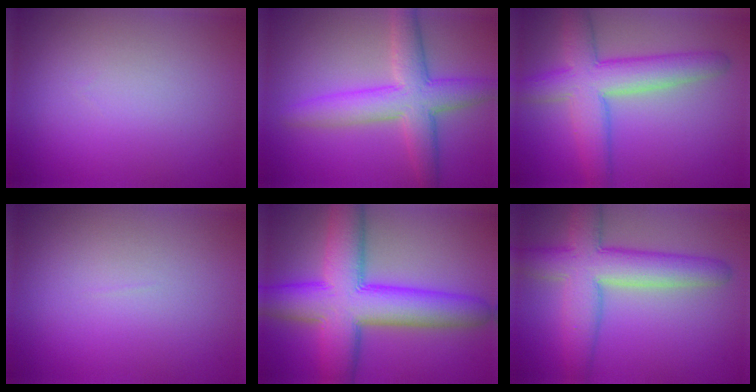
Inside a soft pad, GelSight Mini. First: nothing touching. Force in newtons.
{"total": 6.2, "press": 6.2, "slide": 0.1}
{"total": 7.0, "press": 7.0, "slide": 0.4}
{"total": 0.0}
{"total": 11.7, "press": 11.7, "slide": 0.1}
{"total": 7.5, "press": 7.4, "slide": 0.3}